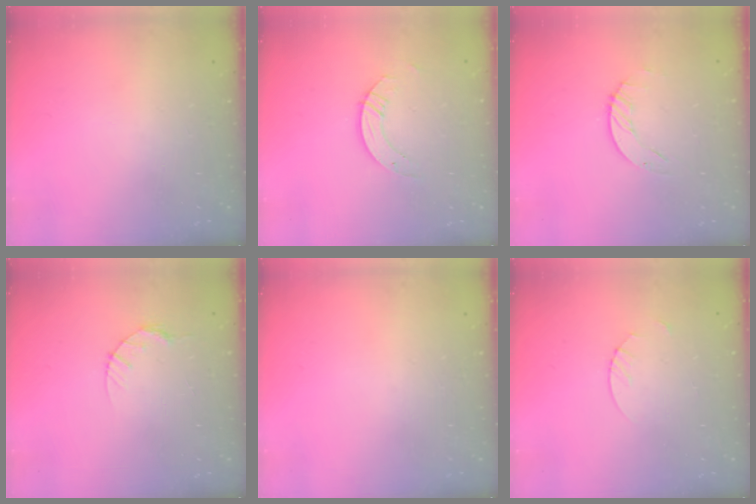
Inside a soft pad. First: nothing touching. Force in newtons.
{"total": 3.7, "press": 3.6, "slide": 0.4}
{"total": 1.2, "press": 1.2, "slide": 0.2}
{"total": 3.9, "press": 3.8, "slide": 0.5}
{"total": 0.0}
{"total": 1.9, "press": 1.9, "slide": 0.2}